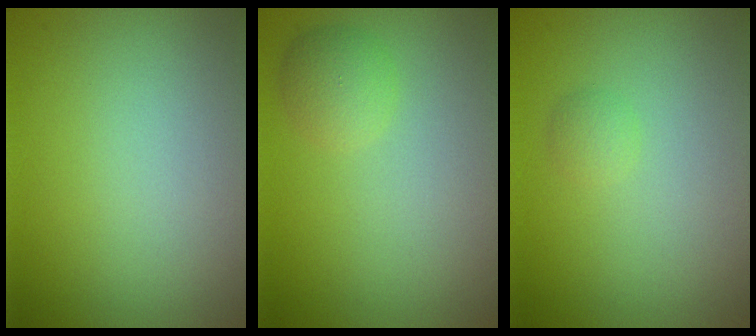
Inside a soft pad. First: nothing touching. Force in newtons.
{"total": 1.8, "press": 1.8, "slide": 0.1}
{"total": 0.9, "press": 0.8, "slide": 0.0}